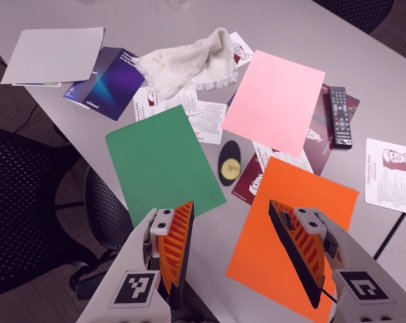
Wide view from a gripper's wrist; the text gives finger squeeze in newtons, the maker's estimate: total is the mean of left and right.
{"total": 0.0}